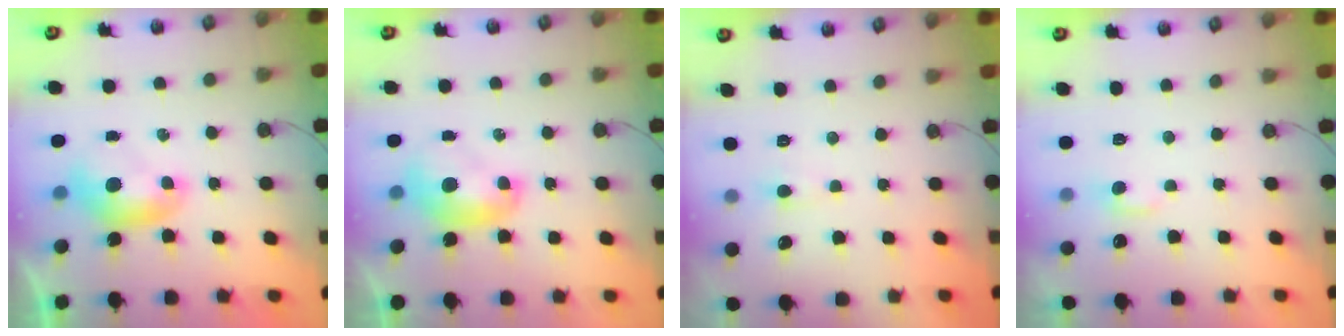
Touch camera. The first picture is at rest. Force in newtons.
{"total": 1.8, "press": 1.8, "slide": 0.3}
{"total": 1.6, "press": 1.6, "slide": 0.5}
{"total": 1.3, "press": 1.2, "slide": 0.5}